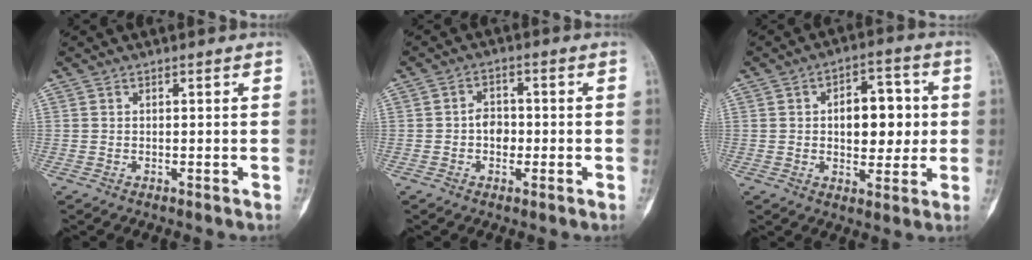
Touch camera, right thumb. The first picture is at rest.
{"total": 3.9, "force": [-0.8, 2.8, 2.5], "torque": [-0.021, 0.010, -0.018]}
{"total": 11.3, "force": [0.9, 6.8, 9.0], "torque": [-0.084, 0.013, 0.016]}